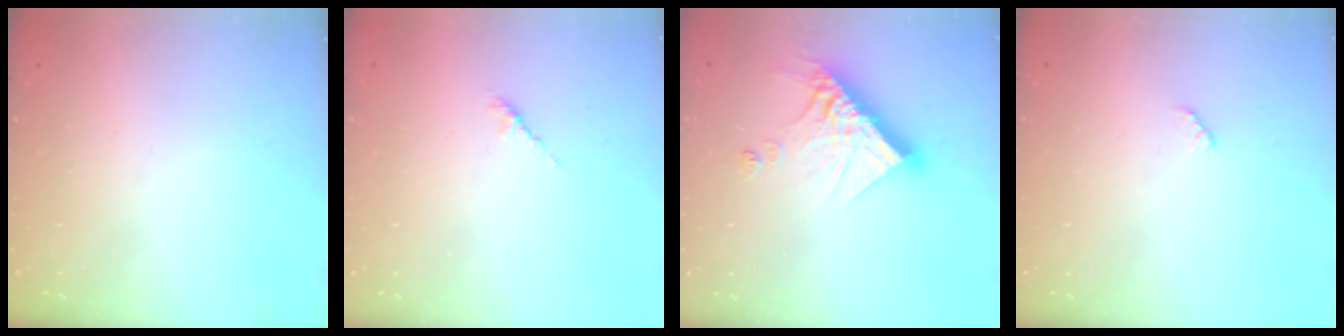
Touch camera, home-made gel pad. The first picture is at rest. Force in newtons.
{"total": 2.6, "press": 2.4, "slide": 0.7}
{"total": 14.4, "press": 14.3, "slide": 1.5}
{"total": 2.5, "press": 2.5, "slide": 0.4}